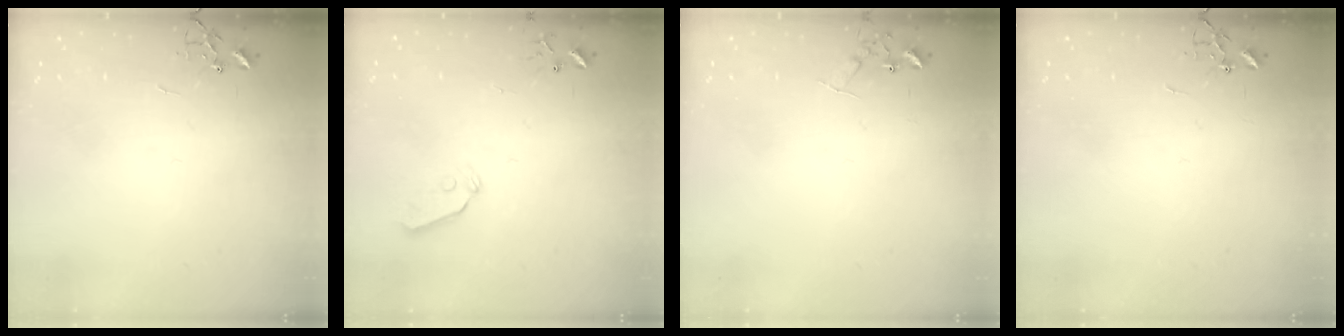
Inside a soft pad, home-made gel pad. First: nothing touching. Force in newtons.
{"total": 6.1, "press": 6.1, "slide": 0.5}
{"total": 7.0, "press": 7.0, "slide": 0.8}
{"total": 0.0}